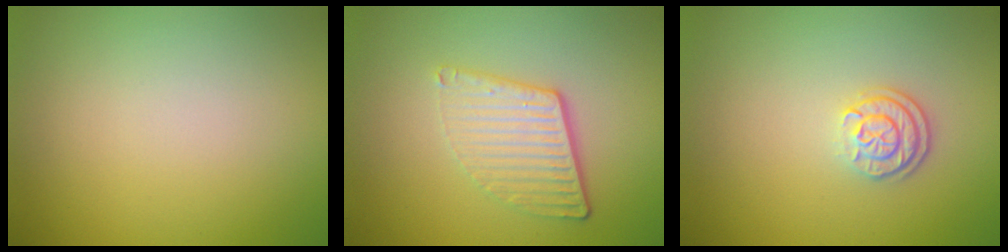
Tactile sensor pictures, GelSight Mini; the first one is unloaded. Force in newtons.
{"total": 3.7, "press": 2.7, "slide": 2.5}
{"total": 2.5, "press": 2.0, "slide": 1.5}